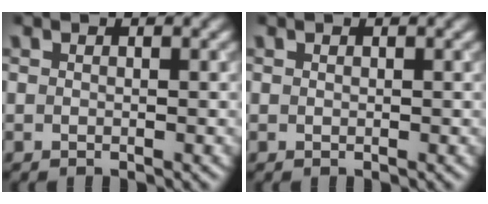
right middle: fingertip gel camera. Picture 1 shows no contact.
{"total": 0.0}